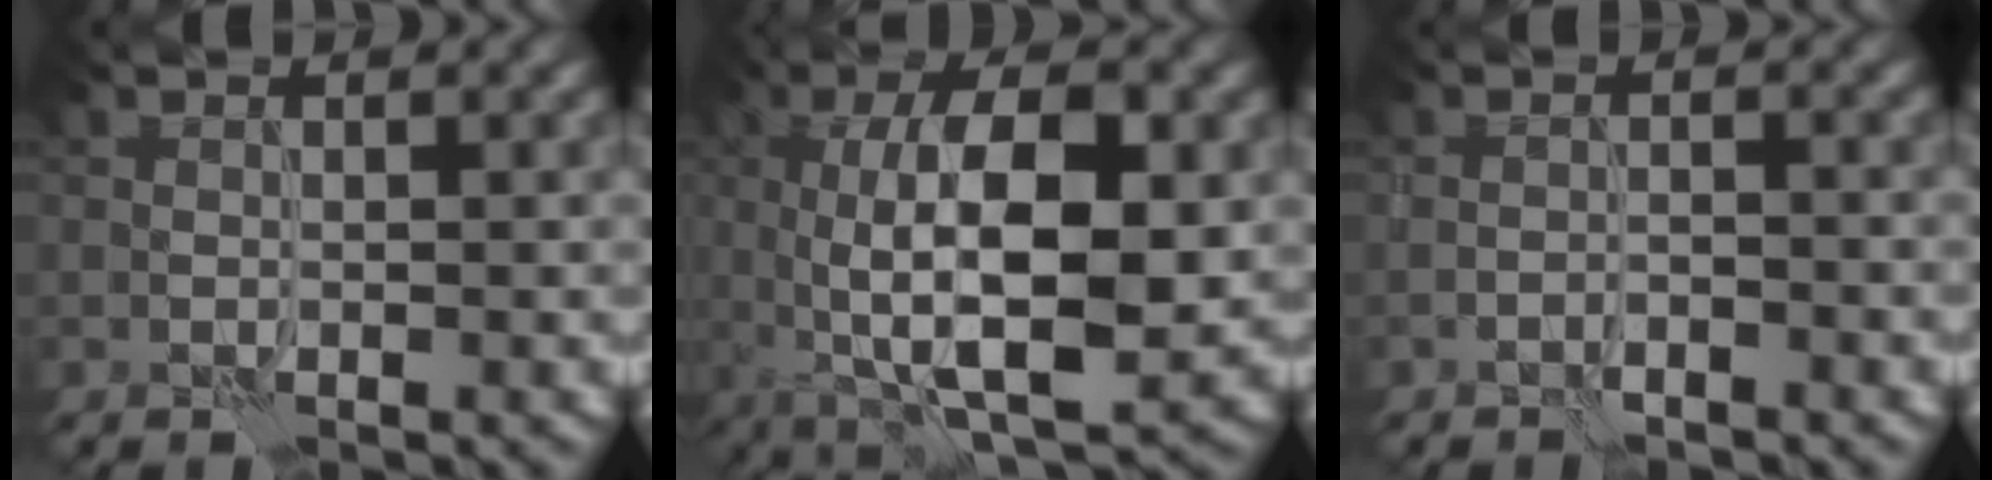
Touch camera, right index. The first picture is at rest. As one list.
[{"total": 11.5, "force": [0.2, 4.2, 10.7], "torque": [-0.167, 0.006, 0.002]}, {"total": 1.4, "force": [-1.3, 0.2, 0.6], "torque": [-0.009, 0.006, -0.026]}]